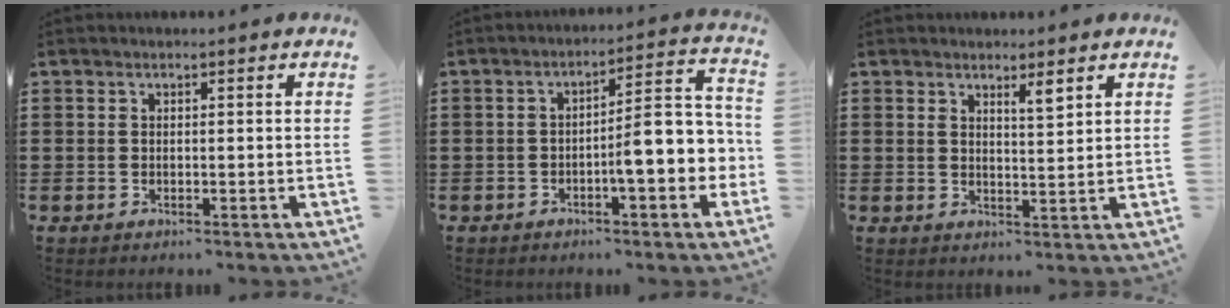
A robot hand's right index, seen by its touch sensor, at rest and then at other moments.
{"total": 8.0, "force": [-2.2, 1.9, 7.5], "torque": [-0.102, -0.018, -0.044]}
{"total": 2.5, "force": [2.0, 0.3, 1.4], "torque": [-0.021, -0.002, 0.034]}